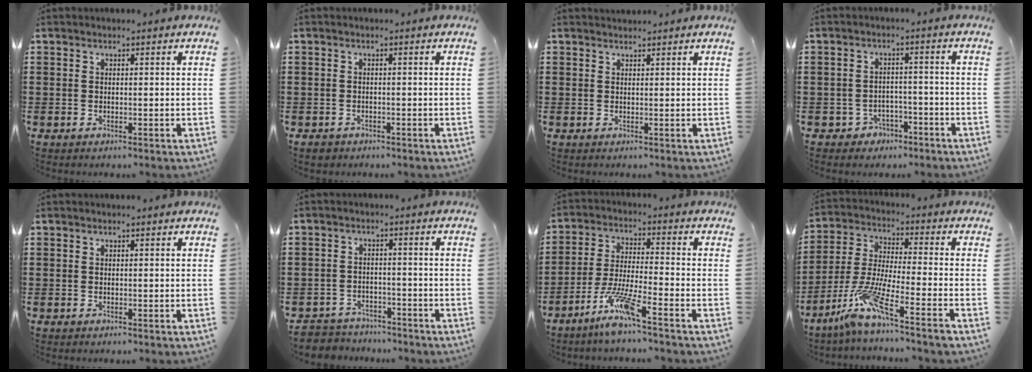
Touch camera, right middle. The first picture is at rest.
{"total": 0.8, "force": [-0.7, 0.4, 0.1], "torque": [-0.004, 0.000, -0.016]}
{"total": 0.9, "force": [0.9, 0.0, -0.1], "torque": [-0.001, -0.002, 0.019]}
{"total": 2.9, "force": [-2.5, 1.4, 0.1], "torque": [-0.013, 0.004, -0.055]}
{"total": 0.0}
{"total": 3.6, "force": [-3.5, 0.9, -0.4], "torque": [-0.007, -0.001, -0.079]}
{"total": 7.4, "force": [-5.4, 0.3, 5.0], "torque": [-0.107, -0.009, -0.104]}
{"total": 9.1, "force": [-5.8, 0.9, 6.9], "torque": [-0.157, -0.018, -0.120]}